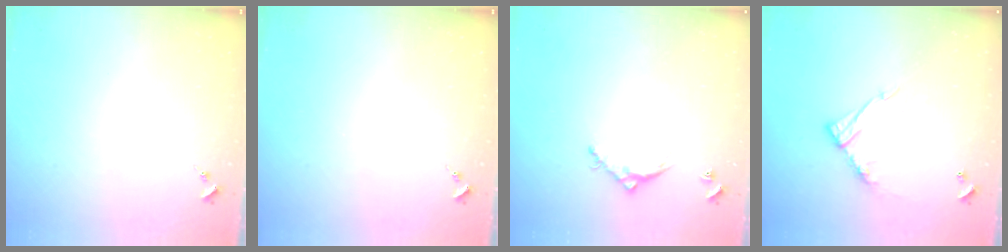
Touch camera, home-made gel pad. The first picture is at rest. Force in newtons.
{"total": 0.0}
{"total": 6.0, "press": 6.0, "slide": 0.3}
{"total": 11.5, "press": 11.4, "slide": 0.8}